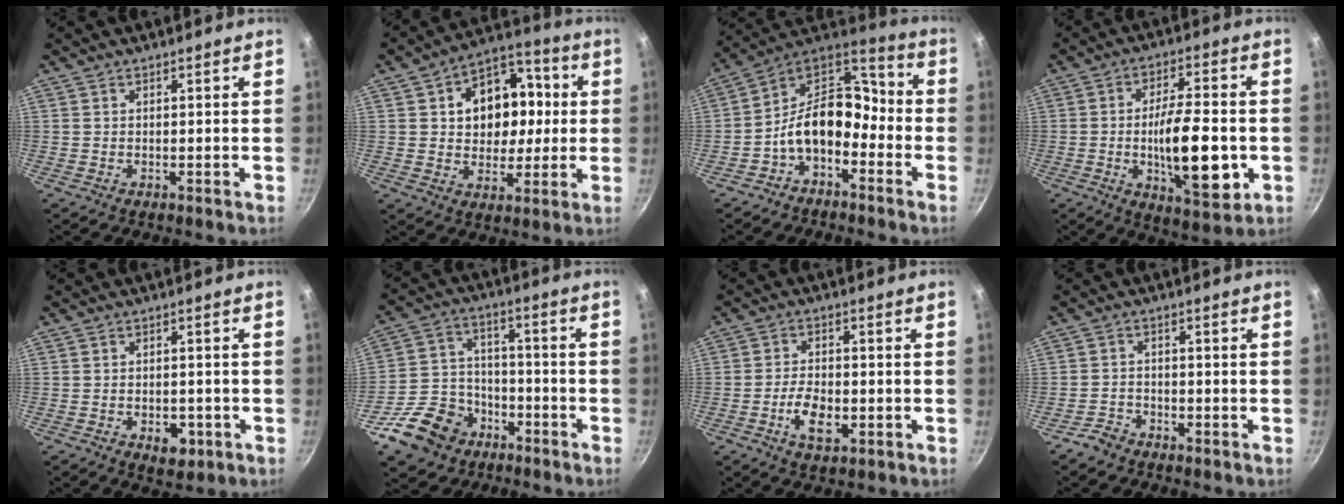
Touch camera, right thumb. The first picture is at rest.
{"total": 15.4, "force": [2.0, 11.8, 9.7], "torque": [-0.100, 0.020, 0.029]}
{"total": 14.1, "force": [-5.2, 9.2, 9.4], "torque": [-0.129, 0.077, -0.114]}
{"total": 16.4, "force": [-3.0, 6.1, 15.0], "torque": [-0.225, 0.008, -0.041]}
{"total": 4.9, "force": [-2.0, 3.1, 3.3], "torque": [-0.029, 0.010, -0.020]}
{"total": 15.0, "force": [-8.3, 10.9, 6.0], "torque": [-0.092, 0.059, -0.136]}
{"total": 6.9, "force": [-2.3, 3.6, 5.4], "torque": [-0.092, 0.014, -0.040]}
{"total": 3.3, "force": [-2.6, 1.8, 0.7], "torque": [-0.011, 0.031, -0.046]}